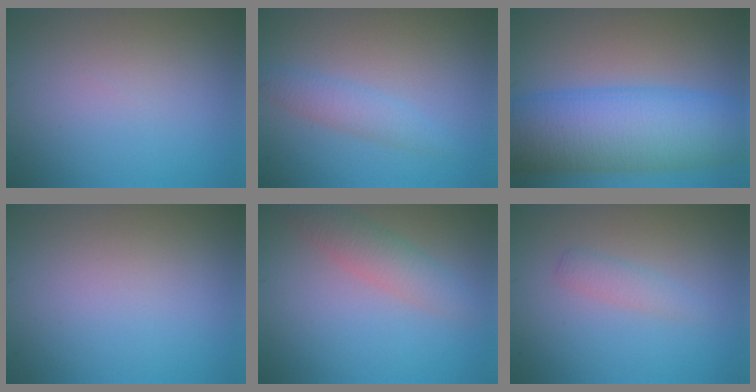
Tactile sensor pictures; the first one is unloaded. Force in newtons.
{"total": 2.1, "press": 2.1, "slide": 0.0}
{"total": 12.4, "press": 12.4, "slide": 0.2}
{"total": 0.0}
{"total": 2.9, "press": 2.9, "slide": 0.1}
{"total": 1.4, "press": 1.4, "slide": 0.0}